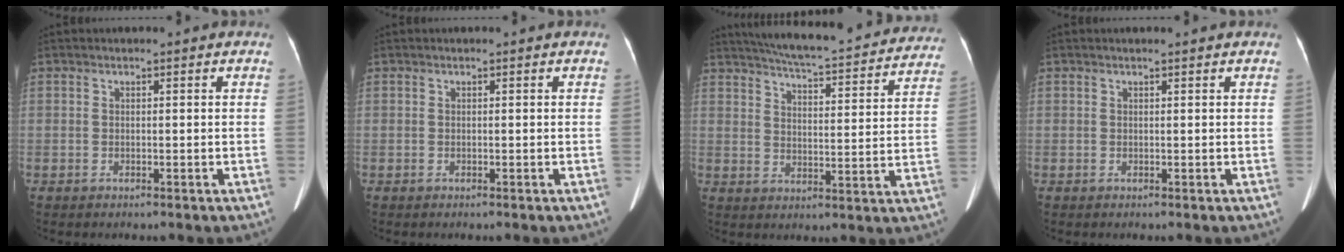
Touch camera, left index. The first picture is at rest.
{"total": 0.0}
{"total": 25.4, "force": [23.0, 4.1, 10.1], "torque": [-0.158, -0.026, 0.283]}
{"total": 1.8, "force": [1.6, -0.1, 0.8], "torque": [-0.010, 0.013, 0.020]}